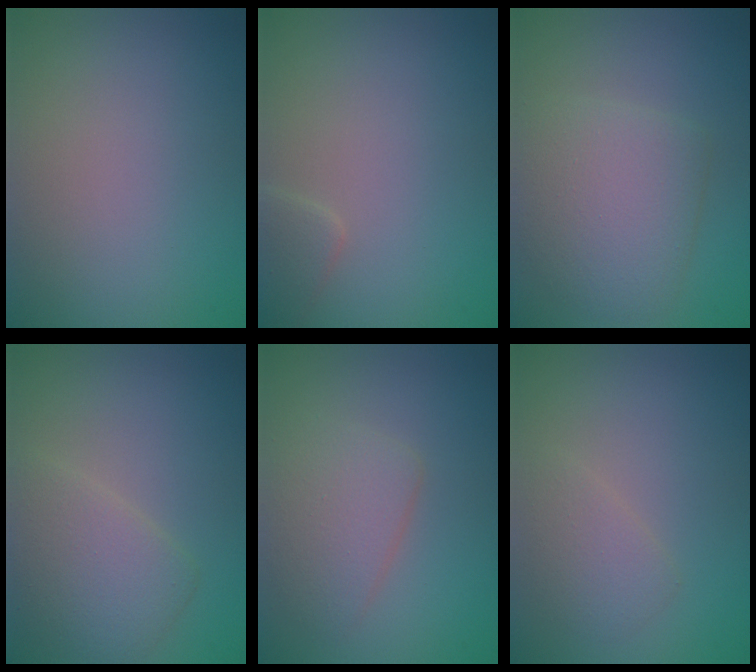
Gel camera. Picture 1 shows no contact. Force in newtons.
{"total": 1.6, "press": 1.6, "slide": 0.1}
{"total": 4.6, "press": 4.6, "slide": 0.2}
{"total": 3.7, "press": 3.7, "slide": 0.1}
{"total": 3.2, "press": 3.2, "slide": 0.2}
{"total": 1.7, "press": 1.7, "slide": 0.1}